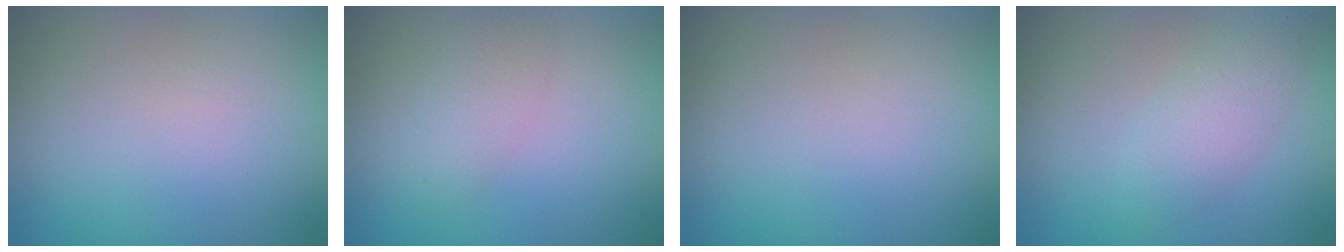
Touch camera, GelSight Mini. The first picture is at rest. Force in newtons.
{"total": 2.2, "press": 2.2, "slide": 0.2}
{"total": 0.0}
{"total": 2.5, "press": 2.5, "slide": 0.1}